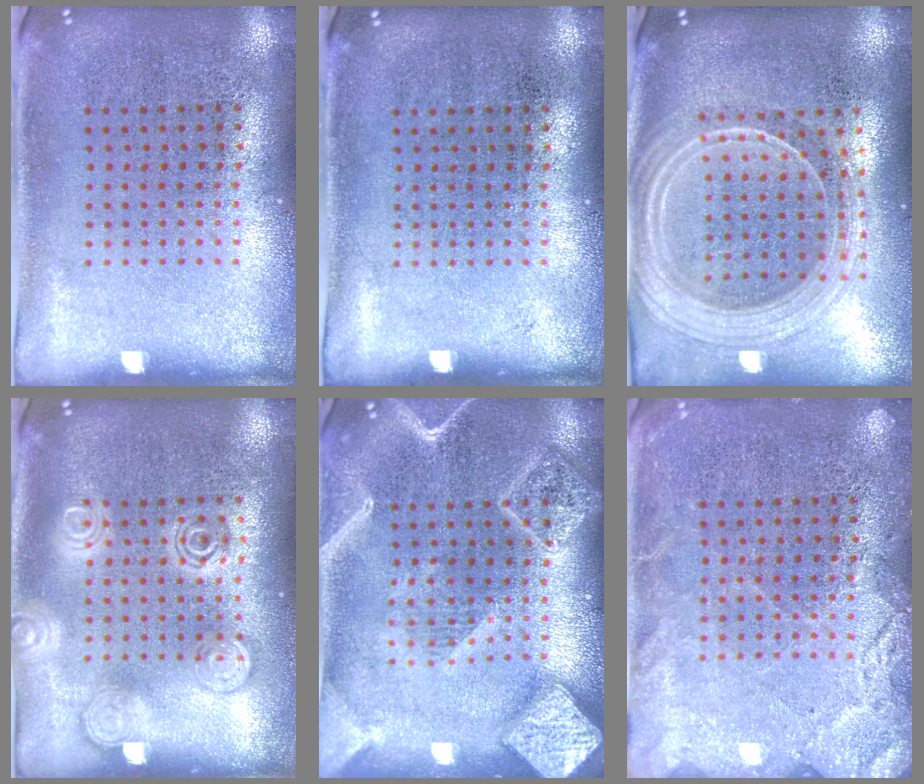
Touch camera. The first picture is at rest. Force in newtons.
{"total": 0.0}
{"total": 2.4, "press": 2.1, "slide": 1.2}
{"total": 2.8, "press": 2.8, "slide": 0.4}
{"total": 2.8, "press": 2.8, "slide": 0.3}
{"total": 3.5, "press": 3.4, "slide": 0.5}